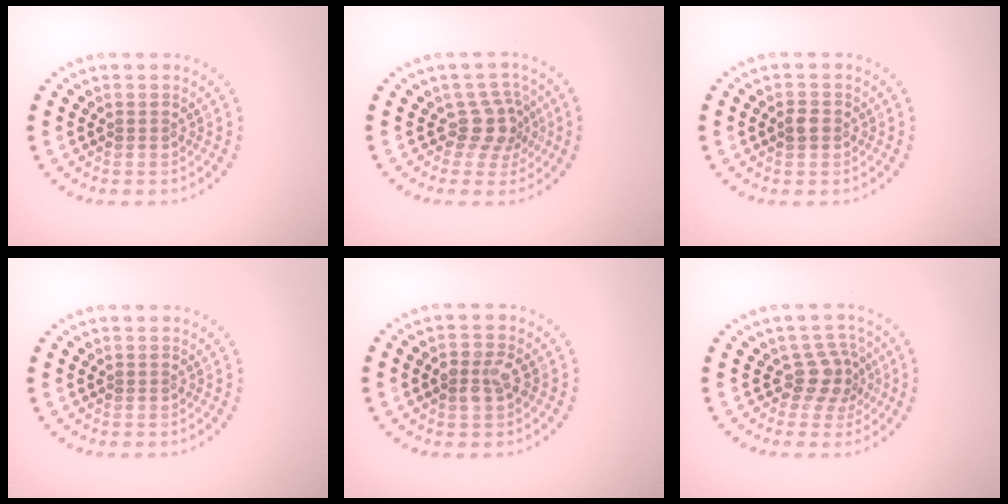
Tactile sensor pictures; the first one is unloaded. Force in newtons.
{"total": 2.9, "press": 2.2, "slide": 1.9}
{"total": 1.4, "press": 1.3, "slide": 0.3}
{"total": 0.0}
{"total": 2.6, "press": 2.6, "slide": 0.1}
{"total": 2.9, "press": 2.2, "slide": 1.8}